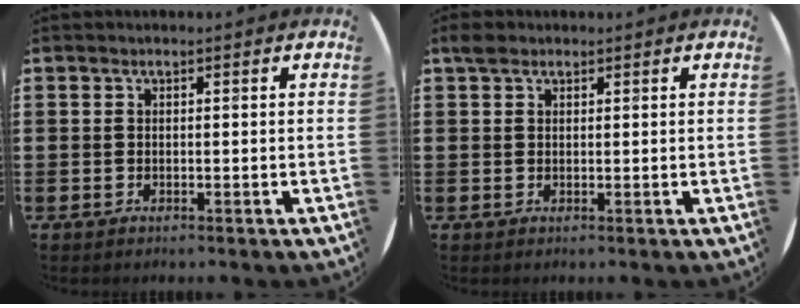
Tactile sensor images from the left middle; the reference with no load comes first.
{"total": 2.0, "force": [1.7, 1.0, 0.5], "torque": [0.003, -0.001, 0.029]}